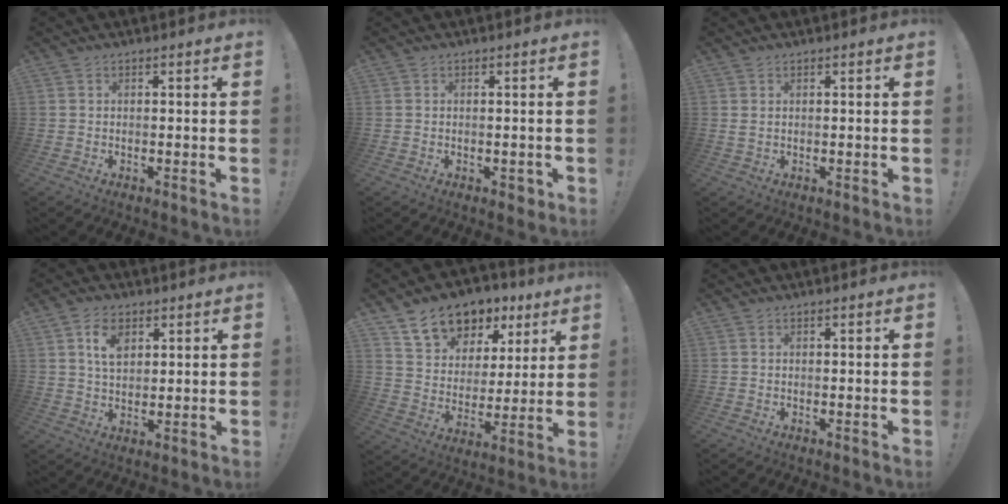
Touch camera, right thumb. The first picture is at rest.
{"total": 1.8, "force": [-0.3, 1.5, 1.1], "torque": [-0.002, -0.001, -0.007]}
{"total": 1.2, "force": [0.8, 0.6, 0.8], "torque": [-0.017, 0.002, 0.014]}
{"total": 8.1, "force": [3.8, 5.3, 4.8], "torque": [-0.074, -0.007, 0.069]}
{"total": 14.3, "force": [9.6, 9.3, 5.2], "torque": [-0.085, -0.058, 0.178]}
{"total": 0.0}